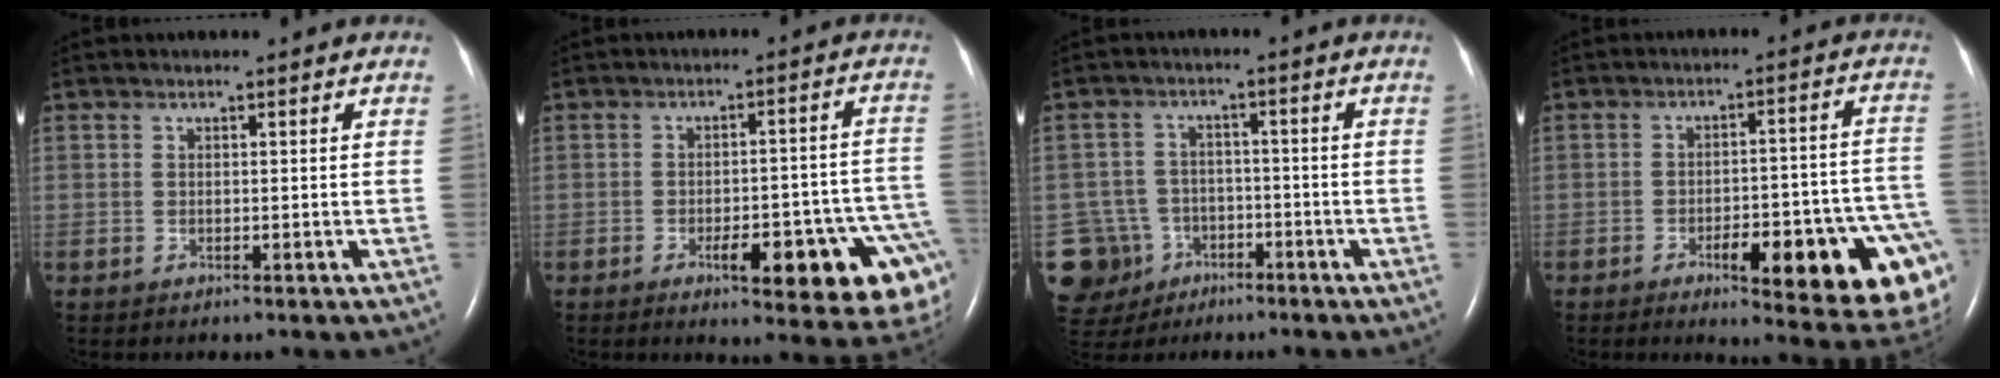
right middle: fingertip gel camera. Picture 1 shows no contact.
{"total": 16.8, "force": [-8.1, 3.6, 14.2], "torque": [-0.081, 0.027, -0.094]}
{"total": 9.5, "force": [-4.3, 8.4, 1.3], "torque": [-0.048, 0.013, -0.056]}
{"total": 19.0, "force": [-8.3, 3.4, 16.7], "torque": [-0.122, 0.015, -0.100]}